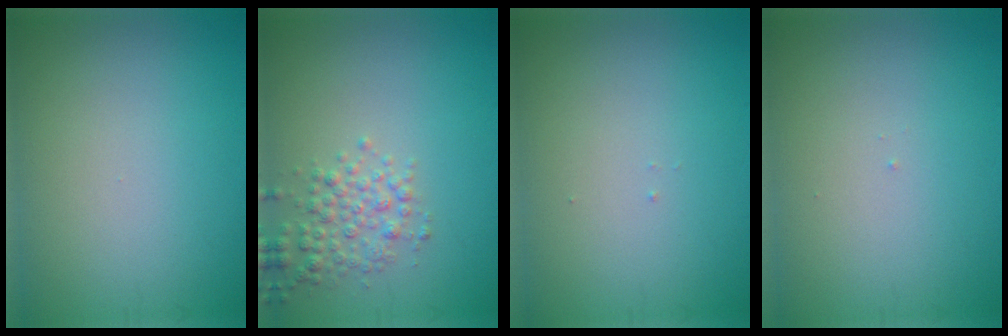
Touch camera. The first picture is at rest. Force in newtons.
{"total": 2.7, "press": 2.7, "slide": 0.0}
{"total": 0.0}
{"total": 0.0}